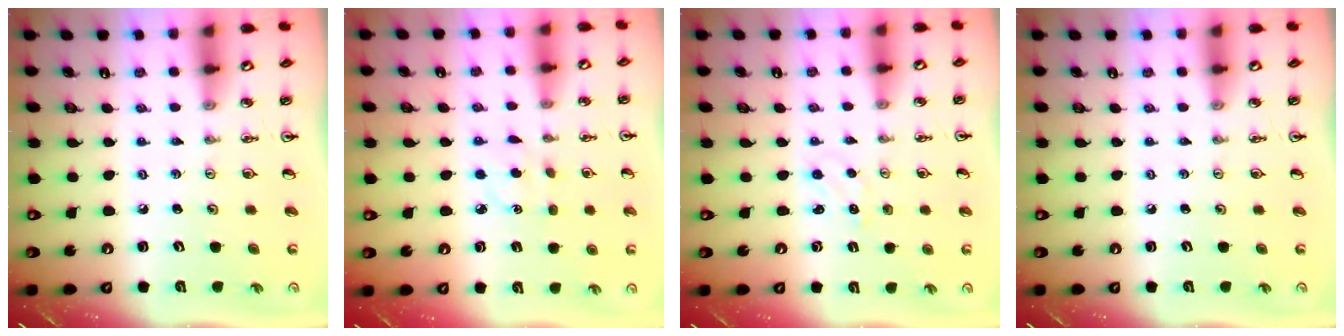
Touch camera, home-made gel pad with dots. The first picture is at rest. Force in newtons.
{"total": 3.2, "press": 3.2, "slide": 0.6}
{"total": 0.9, "press": 0.8, "slide": 0.2}
{"total": 0.0}